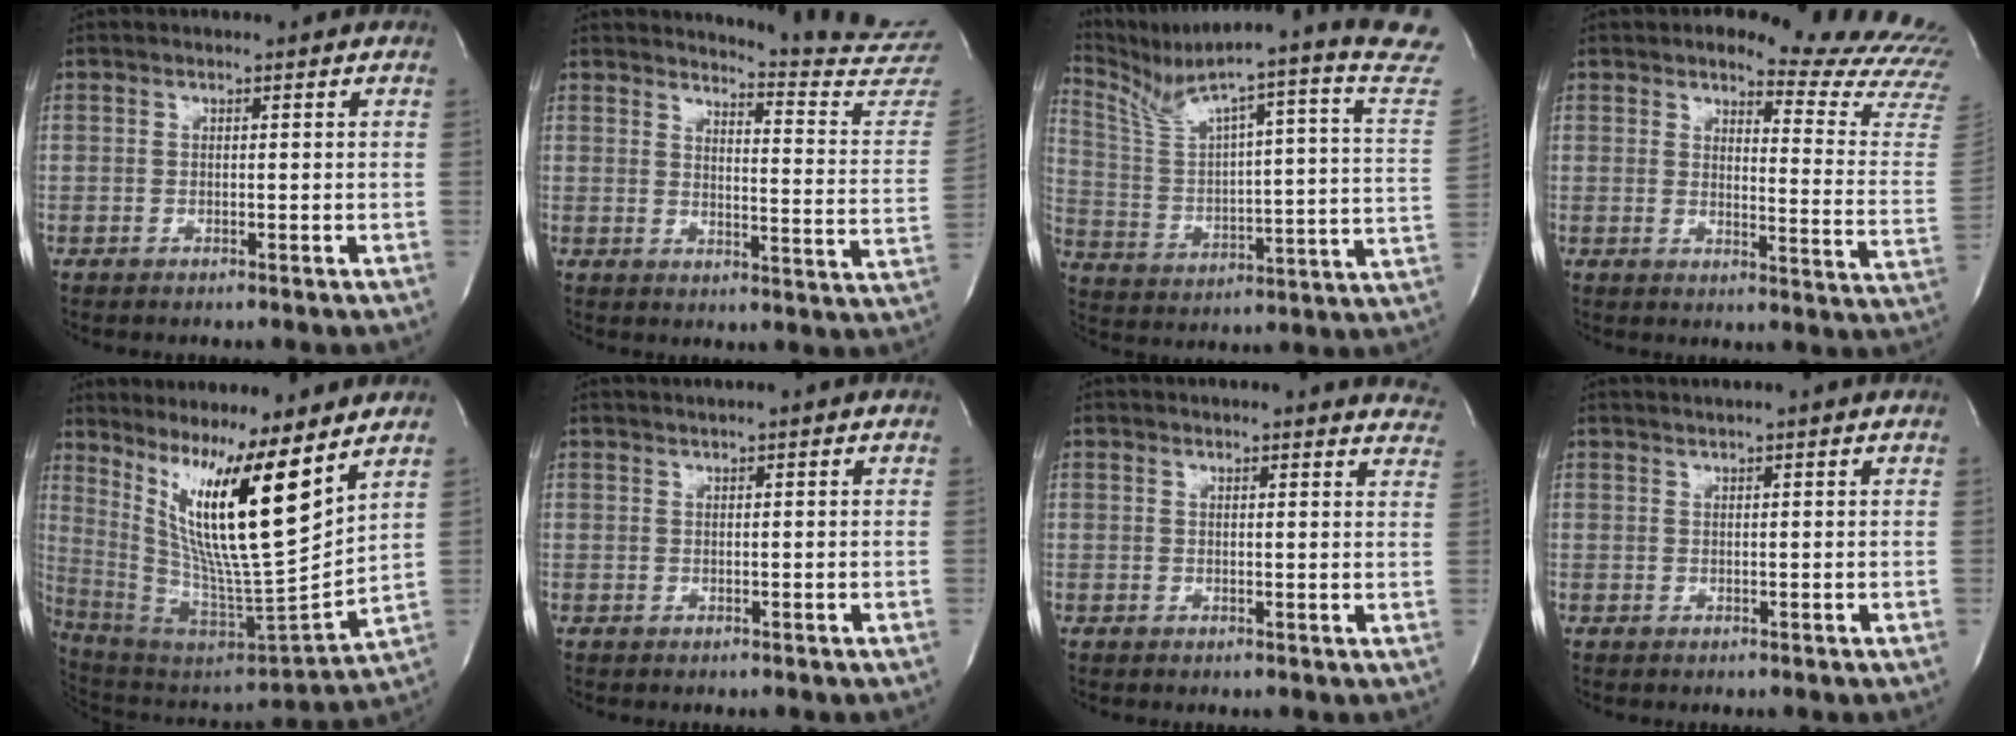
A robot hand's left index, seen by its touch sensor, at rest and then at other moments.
{"total": 14.9, "force": [14.8, -1.8, 1.3], "torque": [-0.018, -0.148, 0.155]}
{"total": 24.0, "force": [20.2, -1.3, 12.9], "torque": [-0.223, -0.078, 0.274]}
{"total": 17.3, "force": [16.2, 1.7, 5.8], "torque": [-0.058, -0.138, 0.160]}
{"total": 18.6, "force": [10.6, 0.3, 15.2], "torque": [-0.276, -0.027, 0.186]}
{"total": 1.9, "force": [1.8, -0.5, 0.6], "torque": [-0.013, 0.008, 0.027]}
{"total": 13.6, "force": [13.2, 1.9, 2.8], "torque": [-0.017, -0.045, 0.123]}
{"total": 3.8, "force": [3.5, -0.6, 1.3], "torque": [-0.018, 0.015, 0.039]}